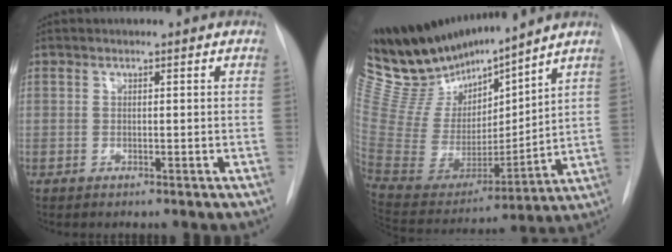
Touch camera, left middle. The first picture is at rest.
{"total": 19.4, "force": [17.4, 3.4, 7.9], "torque": [-0.156, -0.014, 0.337]}